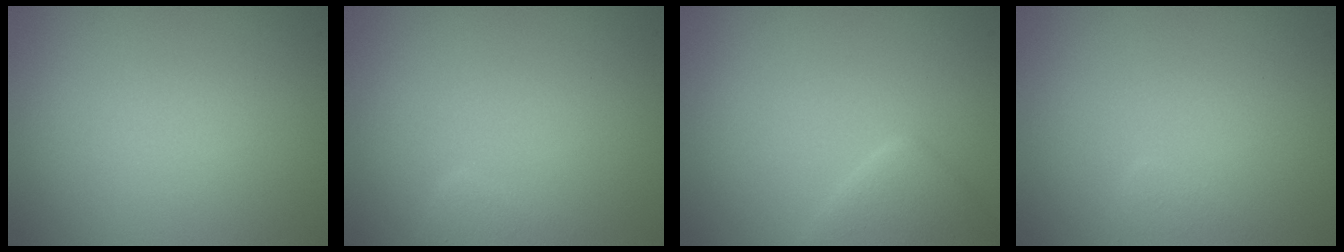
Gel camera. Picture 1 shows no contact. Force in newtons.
{"total": 1.1, "press": 1.1, "slide": 0.1}
{"total": 2.6, "press": 2.6, "slide": 0.1}
{"total": 0.6, "press": 0.6, "slide": 0.0}